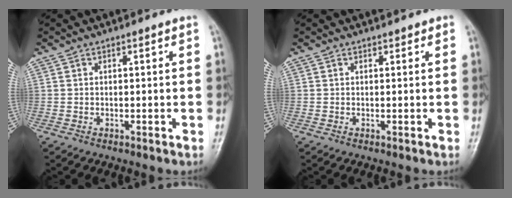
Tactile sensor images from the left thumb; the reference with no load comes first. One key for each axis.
{"total": 0.6, "fx": 0.5, "fy": 0.4, "fz": 0.1, "tx": 0.001, "ty": -0.002, "tz": 0.004}